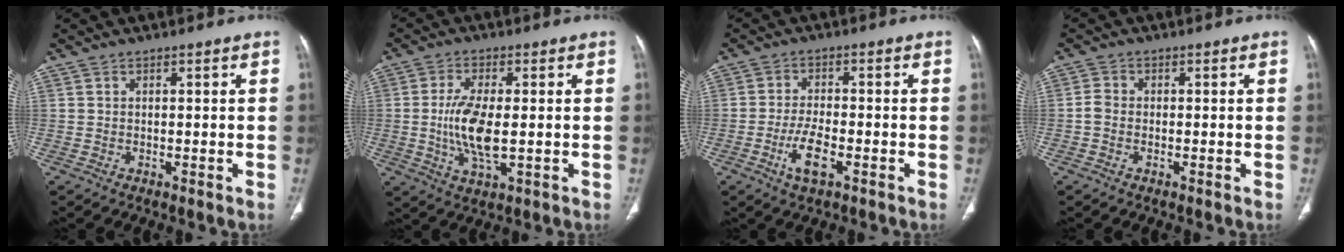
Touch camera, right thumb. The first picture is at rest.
{"total": 9.4, "force": [-0.5, 3.6, 8.7], "torque": [-0.180, -0.010, -0.008]}
{"total": 5.9, "force": [-2.5, 2.1, 4.9], "torque": [-0.095, 0.007, -0.046]}
{"total": 2.0, "force": [-0.5, 1.5, 1.3], "torque": [-0.024, 0.005, -0.015]}